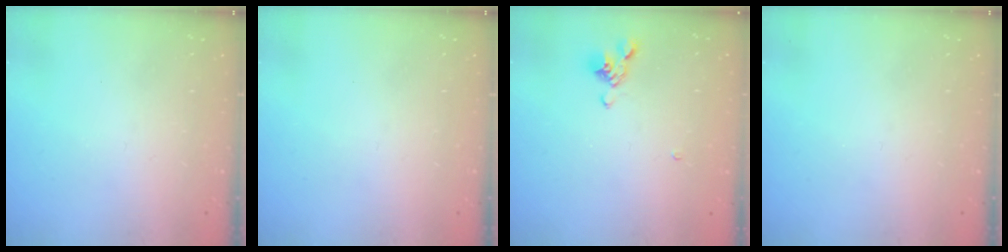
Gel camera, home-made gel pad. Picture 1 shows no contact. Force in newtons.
{"total": 0.0}
{"total": 1.8, "press": 1.5, "slide": 1.0}
{"total": 0.0}